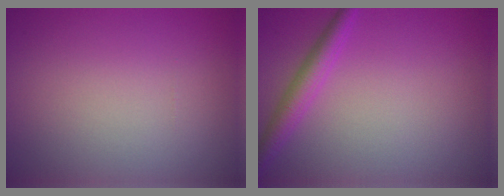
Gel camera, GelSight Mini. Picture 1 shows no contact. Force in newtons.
{"total": 2.6, "press": 2.6, "slide": 0.1}